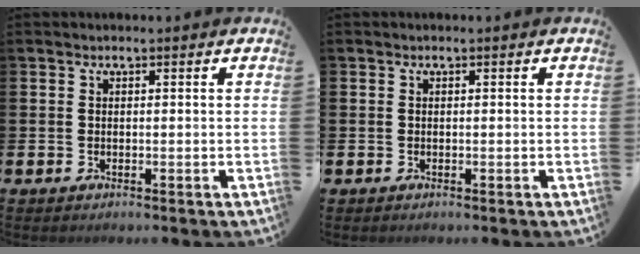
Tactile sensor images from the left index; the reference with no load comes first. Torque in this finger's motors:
{"motor_torque": [0.00, 0.00, 0.00, 0.01]}